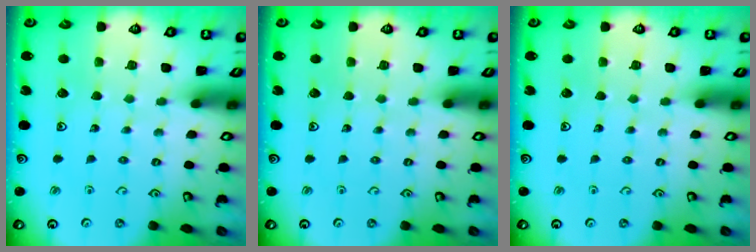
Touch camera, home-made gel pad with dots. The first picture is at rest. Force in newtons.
{"total": 0.0}
{"total": 0.0}